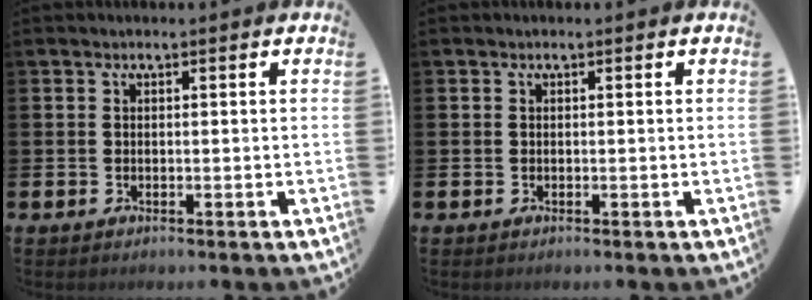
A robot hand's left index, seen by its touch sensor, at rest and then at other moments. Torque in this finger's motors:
{"motor_torque": [0.00, 0.00, 0.00, 0.00]}